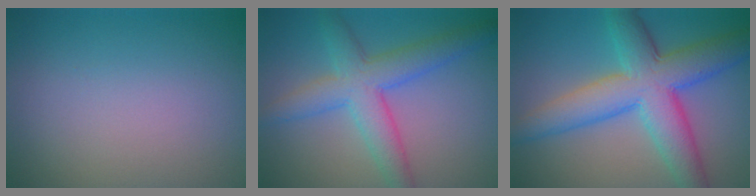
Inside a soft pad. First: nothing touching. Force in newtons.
{"total": 5.5, "press": 5.5, "slide": 0.1}
{"total": 8.7, "press": 8.7, "slide": 0.1}